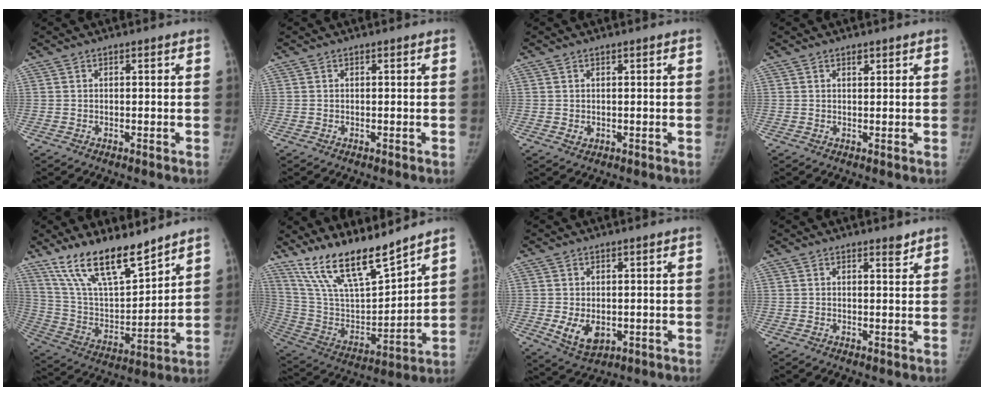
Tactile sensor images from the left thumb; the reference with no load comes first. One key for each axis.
{"total": 0.0}
{"total": 1.1, "fx": 0.1, "fy": 0.9, "fz": 0.6, "tx": -0.007, "ty": -0.002, "tz": 0.008}
{"total": 1.0, "fx": 0.7, "fy": 0.5, "fz": 0.5, "tx": -0.004, "ty": -0.005, "tz": 0.011}
{"total": 17.7, "fx": 13.5, "fy": 5.3, "fz": 10.2, "tx": -0.148, "ty": -0.070, "tz": 0.257}
{"total": 17.6, "fx": 14.7, "fy": 3.1, "fz": 9.1, "tx": -0.146, "ty": -0.078, "tz": 0.286}
{"total": 5.9, "fx": -0.9, "fy": 4.0, "fz": 4.3, "tx": -0.063, "ty": -0.013, "tz": 0.000}
{"total": 1.5, "fx": 1.3, "fy": 0.4, "fz": 0.6, "tx": -0.002, "ty": -0.011, "tz": 0.018}